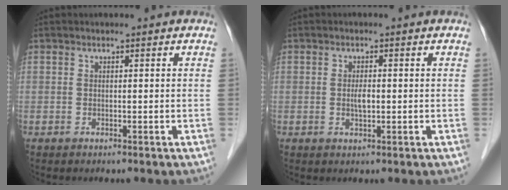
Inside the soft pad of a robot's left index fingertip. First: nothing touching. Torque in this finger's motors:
{"motor_torque": [0.24, 0.11, 0.04, 0.03]}